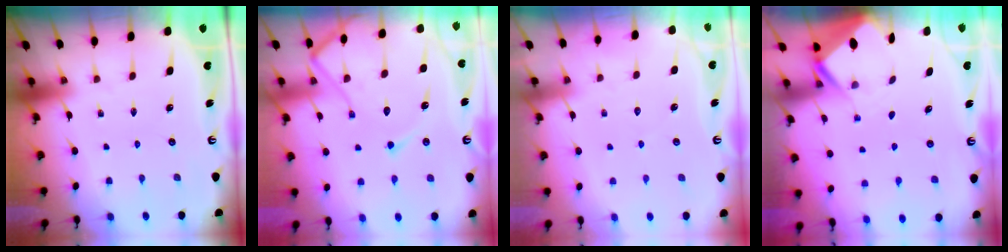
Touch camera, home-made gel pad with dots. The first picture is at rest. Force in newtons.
{"total": 13.6, "press": 13.5, "slide": 1.3}
{"total": 2.5, "press": 2.5, "slide": 0.3}
{"total": 3.1, "press": 3.1, "slide": 0.3}